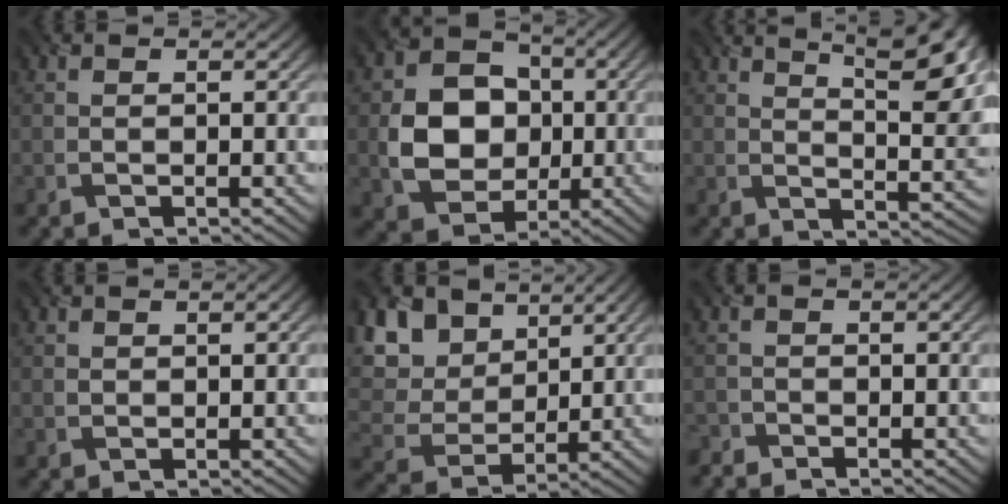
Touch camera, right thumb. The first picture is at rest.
{"total": 9.9, "force": [-0.4, 8.0, 5.7], "torque": [-0.128, -0.003, -0.013]}
{"total": 12.0, "force": [6.5, 3.2, 9.5], "torque": [-0.128, 0.009, 0.095]}
{"total": 0.6, "force": [0.2, 0.6, 0.2], "torque": [-0.008, -0.001, 0.002]}
{"total": 10.1, "force": [5.7, 6.5, 5.1], "torque": [-0.165, 0.011, 0.115]}
{"total": 1.9, "force": [-1.8, 0.4, 0.1], "torque": [-0.002, -0.001, -0.043]}